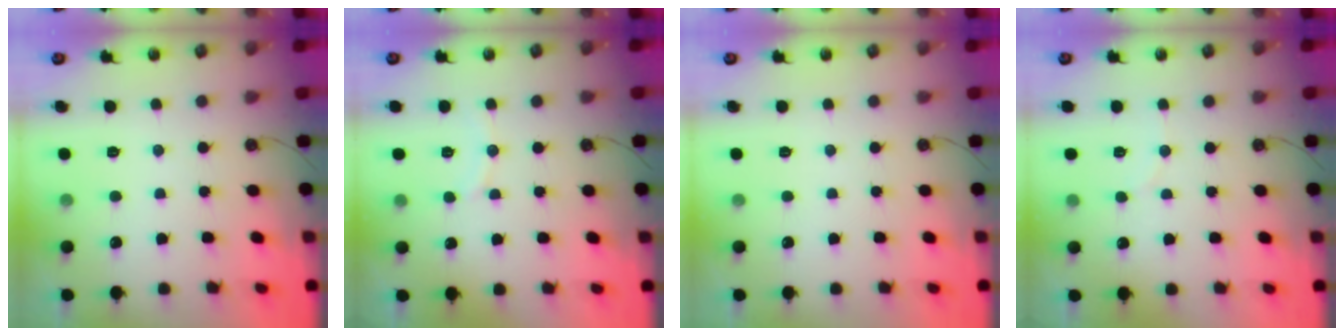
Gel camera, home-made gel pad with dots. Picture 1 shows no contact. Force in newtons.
{"total": 4.6, "press": 4.5, "slide": 0.6}
{"total": 0.0}
{"total": 2.7, "press": 2.6, "slide": 0.7}